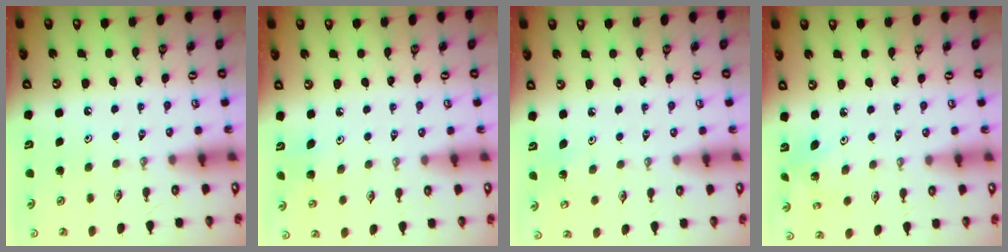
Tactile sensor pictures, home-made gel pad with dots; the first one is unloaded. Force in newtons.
{"total": 4.5, "press": 4.5, "slide": 0.3}
{"total": 3.0, "press": 2.9, "slide": 0.3}
{"total": 3.9, "press": 3.9, "slide": 0.3}